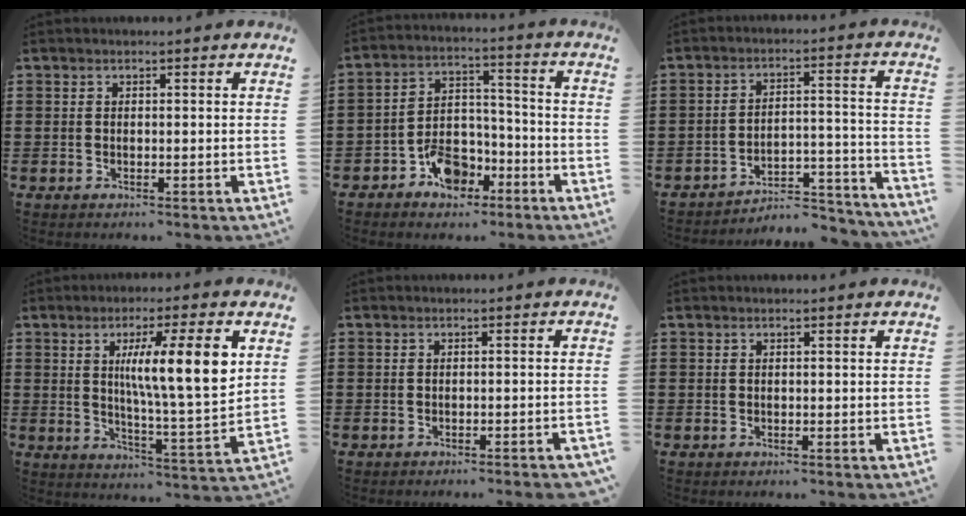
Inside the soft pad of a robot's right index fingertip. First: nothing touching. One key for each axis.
{"total": 7.4, "fx": -4.3, "fy": 4.6, "fz": 3.9, "tx": -0.077, "ty": 0.023, "tz": -0.079}
{"total": 4.9, "fx": -4.6, "fy": 0.8, "fz": 1.4, "tx": -0.023, "ty": 0.002, "tz": -0.093}
{"total": 11.2, "fx": 3.4, "fy": 1.2, "fz": 10.6, "tx": -0.174, "ty": -0.007, "tz": 0.045}
{"total": 1.3, "fx": -1.1, "fy": -0.1, "fz": 0.7, "tx": -0.013, "ty": -0.002, "tz": -0.020}
{"total": 0.0}